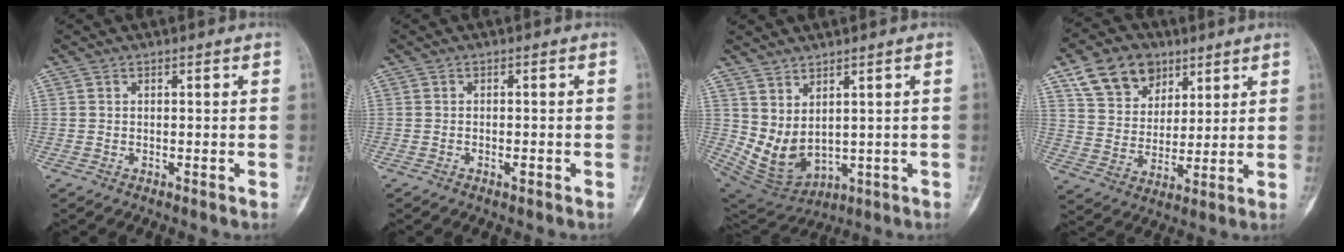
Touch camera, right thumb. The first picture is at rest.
{"total": 1.2, "force": [-0.6, 0.5, 0.8], "torque": [-0.017, 0.004, -0.010]}
{"total": 9.1, "force": [1.9, 5.5, 7.0], "torque": [-0.112, -0.023, 0.066]}
{"total": 12.7, "force": [7.1, 9.0, 5.4], "torque": [-0.068, -0.020, 0.132]}